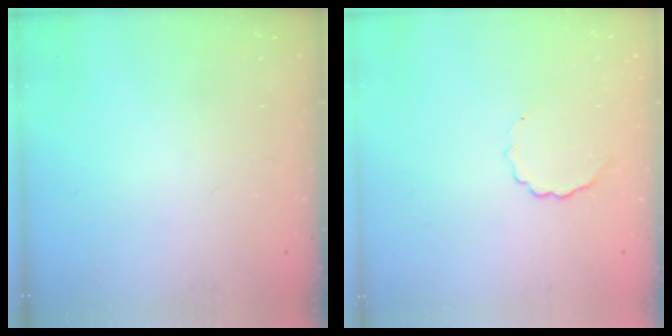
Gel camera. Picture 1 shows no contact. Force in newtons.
{"total": 3.7, "press": 3.6, "slide": 0.9}